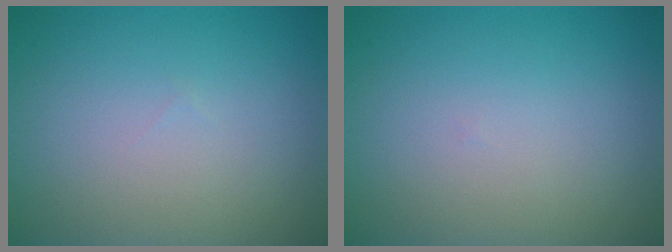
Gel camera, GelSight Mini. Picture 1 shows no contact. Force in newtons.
{"total": 0.0}